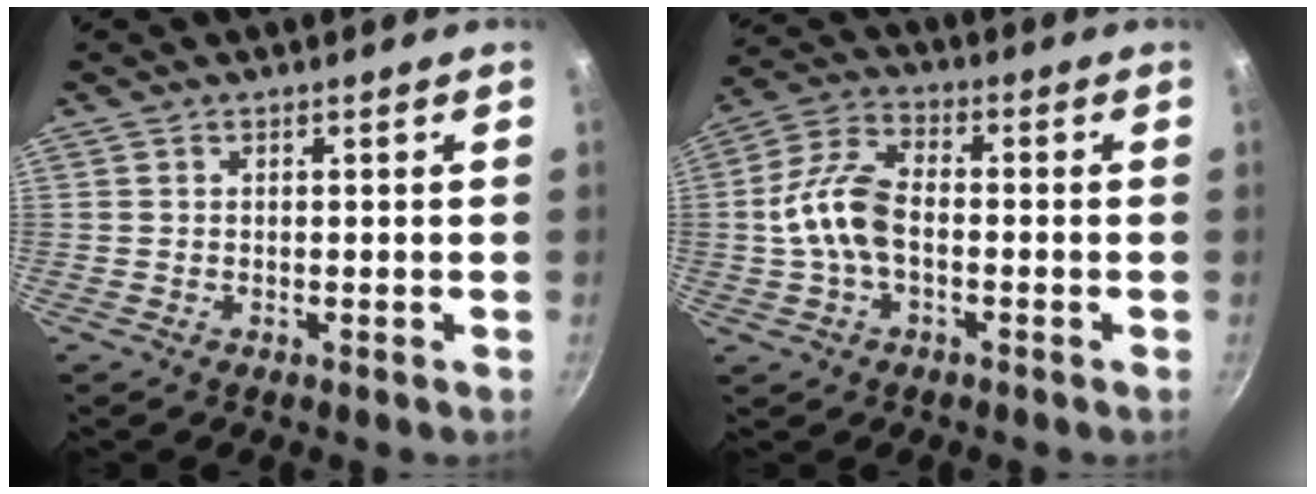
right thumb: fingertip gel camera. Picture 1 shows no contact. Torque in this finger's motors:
{"motor_torque": [0.88, 0.97, 0.00, 0.00, 0.12]}